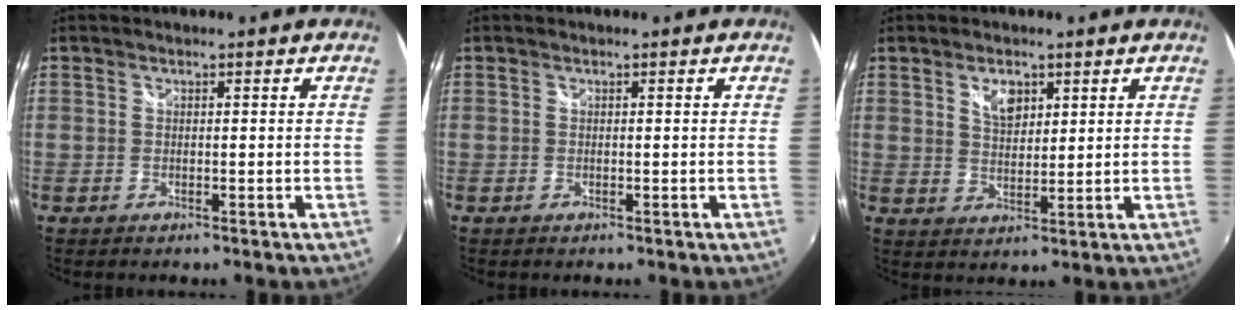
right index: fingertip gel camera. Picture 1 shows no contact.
{"total": 0.0}
{"total": 4.7, "force": [2.3, 2.7, 3.0], "torque": [-0.047, 0.003, 0.042]}